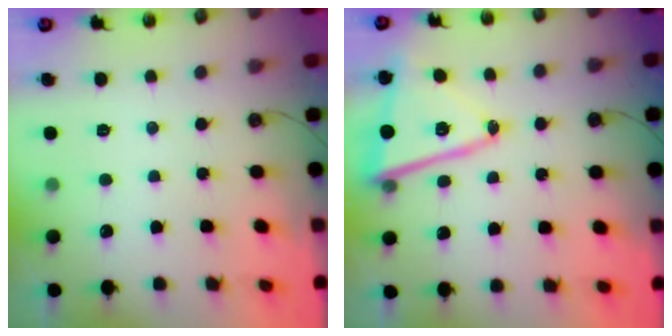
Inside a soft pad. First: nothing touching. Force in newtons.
{"total": 14.0, "press": 13.9, "slide": 1.3}